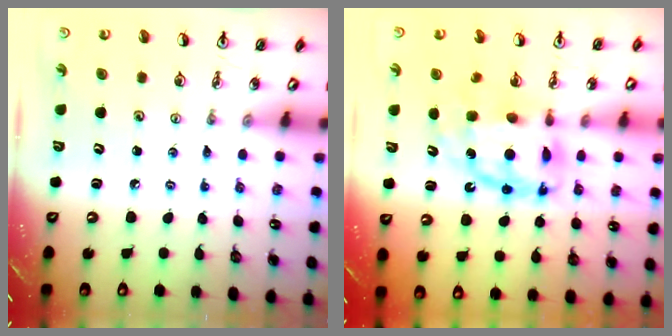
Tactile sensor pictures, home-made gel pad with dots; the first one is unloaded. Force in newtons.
{"total": 12.4, "press": 12.3, "slide": 1.5}